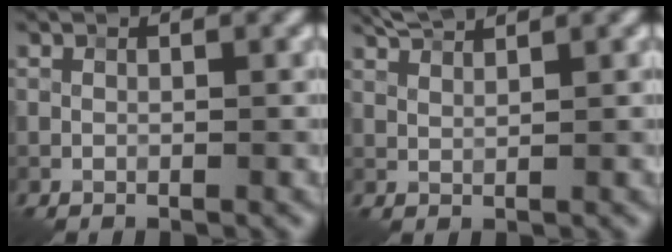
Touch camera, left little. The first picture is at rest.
{"total": 2.5, "force": [2.2, 0.4, 1.2], "torque": [-0.030, 0.003, 0.041]}